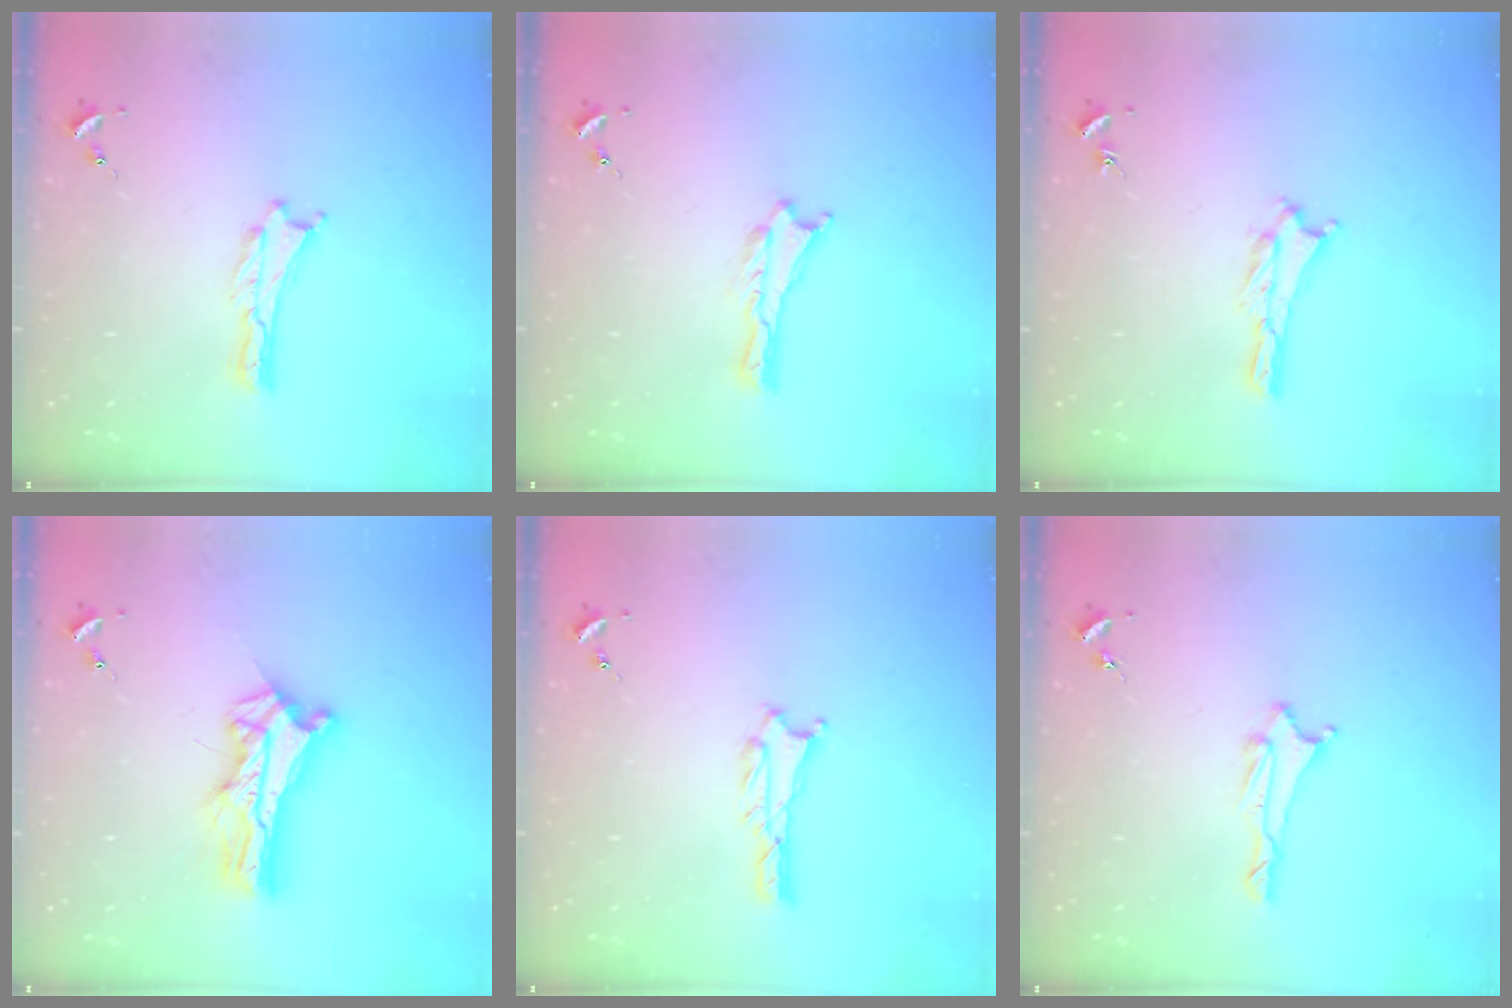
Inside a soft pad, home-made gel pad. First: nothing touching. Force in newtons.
{"total": 0.0}
{"total": 1.2, "press": 1.1, "slide": 0.2}
{"total": 9.3, "press": 9.3, "slide": 0.7}
{"total": 1.3, "press": 1.3, "slide": 0.3}
{"total": 1.7, "press": 1.6, "slide": 0.5}